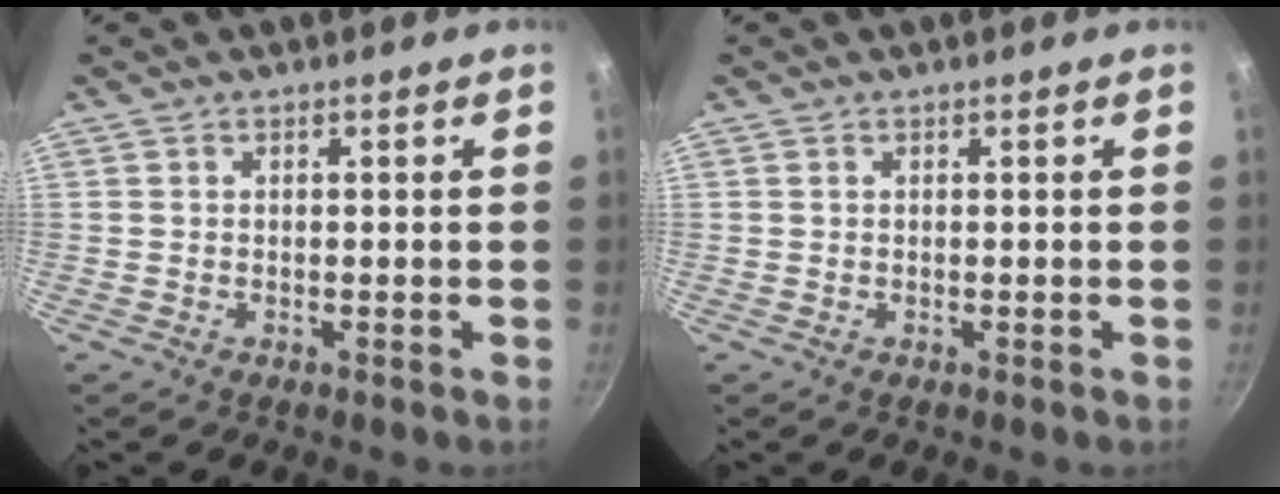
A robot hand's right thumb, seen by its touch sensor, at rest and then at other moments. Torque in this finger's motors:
{"motor_torque": [-0.20, -0.17, -0.11, 0.02, 0.01]}